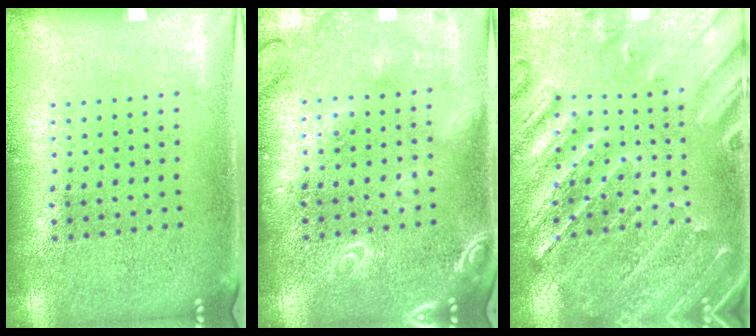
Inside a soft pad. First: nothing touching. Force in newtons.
{"total": 1.8, "press": 1.8, "slide": 0.2}
{"total": 1.6, "press": 1.6, "slide": 0.3}